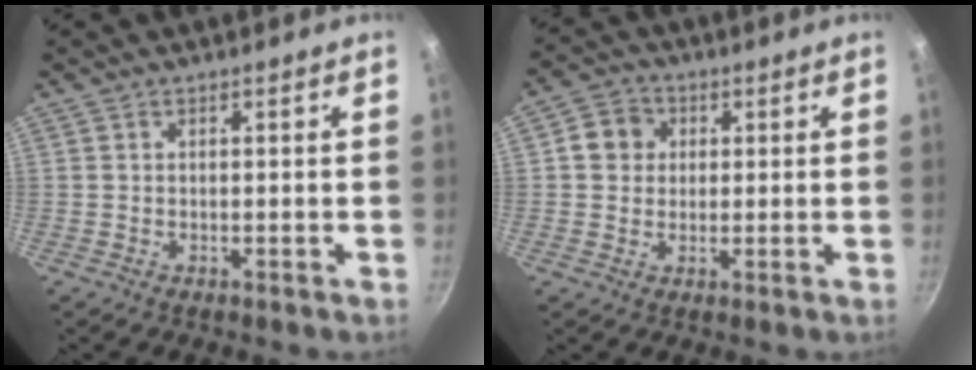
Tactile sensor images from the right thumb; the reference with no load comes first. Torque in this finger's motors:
{"motor_torque": [0.22, 1.43, 0.67, -0.35, 0.00]}